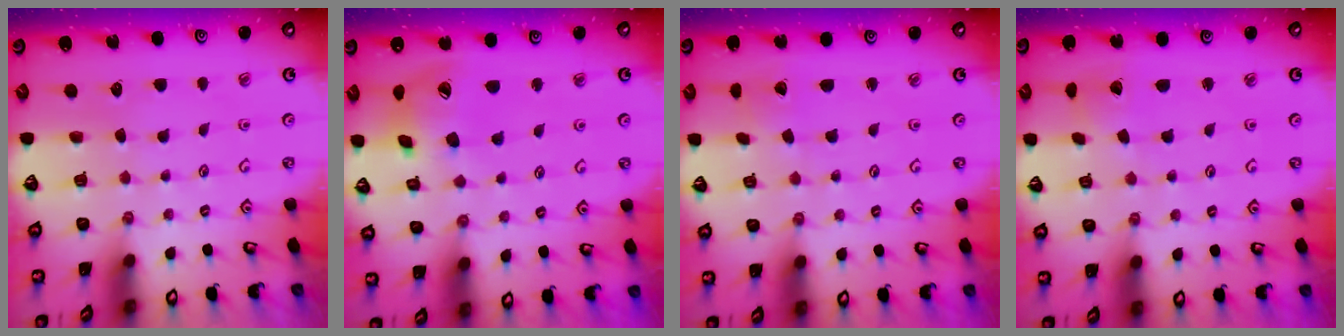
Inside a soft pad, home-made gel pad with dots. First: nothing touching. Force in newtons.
{"total": 13.9, "press": 13.8, "slide": 1.9}
{"total": 2.1, "press": 2.1, "slide": 0.2}
{"total": 3.0, "press": 3.0, "slide": 0.4}